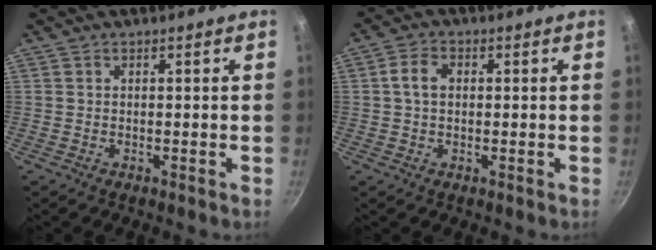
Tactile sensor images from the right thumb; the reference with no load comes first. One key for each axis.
{"total": 3.9, "fx": 0.4, "fy": 2.9, "fz": 2.6, "tx": -0.046, "ty": 0.010, "tz": 0.001}